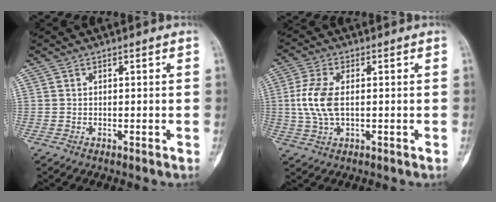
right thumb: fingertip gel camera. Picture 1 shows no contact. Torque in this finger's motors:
{"motor_torque": [0.88, 0.73, 0.43, -0.55, 0.41]}